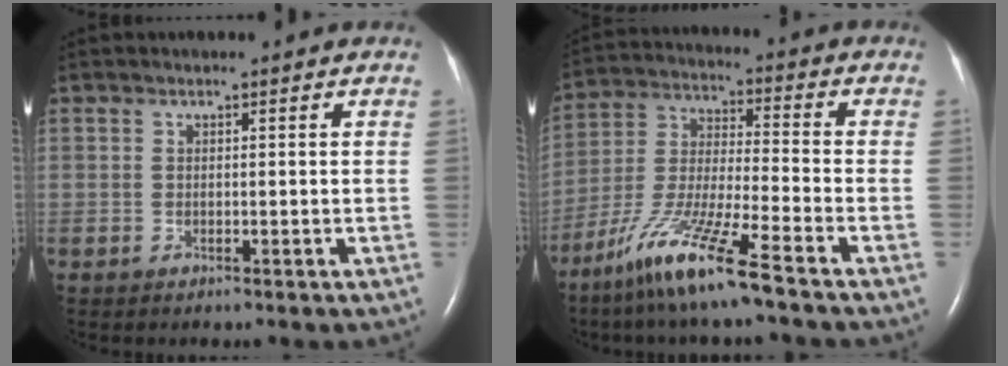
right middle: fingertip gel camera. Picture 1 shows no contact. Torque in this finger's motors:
{"motor_torque": [1.11, -1.04, 0.60, 0.21]}